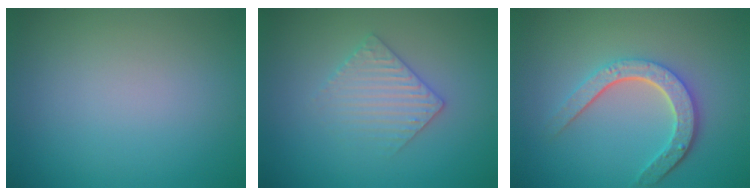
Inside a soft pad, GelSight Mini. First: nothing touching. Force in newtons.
{"total": 3.0, "press": 2.9, "slide": 0.6}
{"total": 4.5, "press": 3.5, "slide": 2.9}